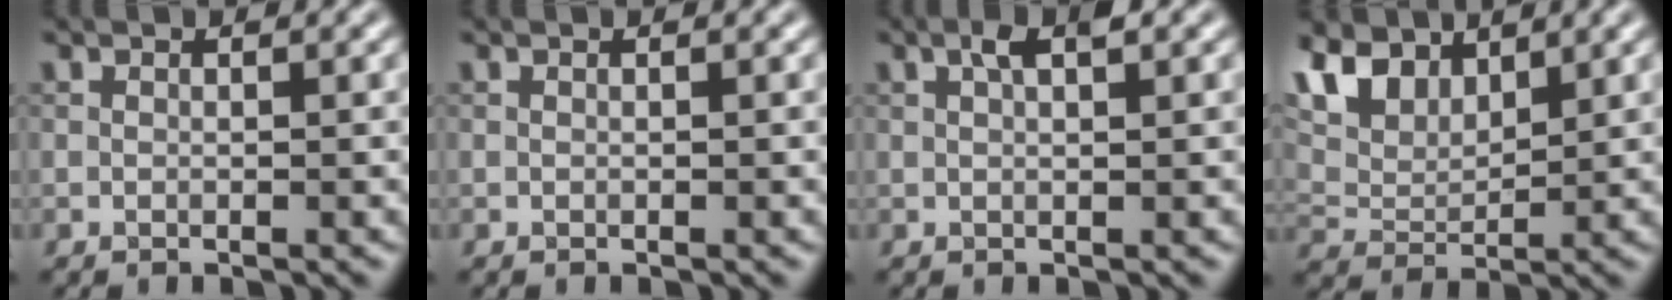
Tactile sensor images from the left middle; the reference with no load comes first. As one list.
[{"total": 0.0}, {"total": 2.0, "force": [0.9, 0.5, 1.7], "torque": [-0.030, 0.007, 0.014]}, {"total": 6.5, "force": [4.5, 3.1, 3.5], "torque": [-0.086, 0.012, 0.078]}]